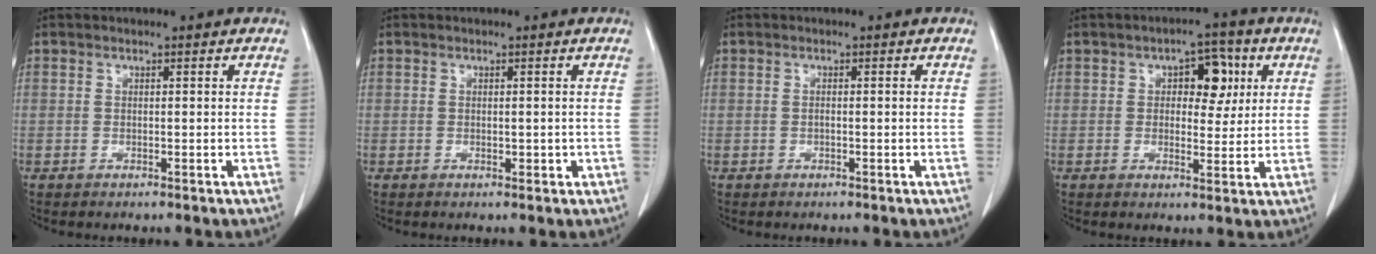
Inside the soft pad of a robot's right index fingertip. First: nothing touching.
{"total": 1.1, "force": [-0.1, 0.7, 0.8], "torque": [-0.006, 0.001, 0.002]}
{"total": 0.9, "force": [0.0, 0.2, 0.9], "torque": [-0.011, 0.003, 0.003]}
{"total": 6.3, "force": [1.9, 3.4, 5.0], "torque": [-0.059, 0.017, 0.027]}